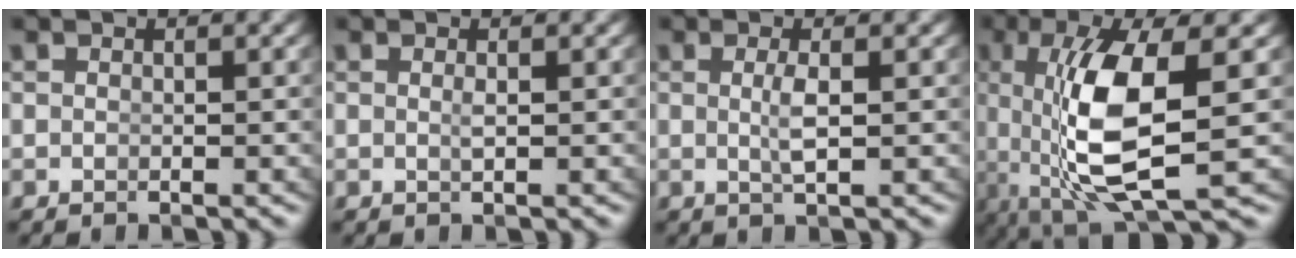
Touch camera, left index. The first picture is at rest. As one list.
[{"total": 0.7, "force": [0.0, -0.4, 0.6], "torque": [-0.014, -0.011, 0.005]}, {"total": 1.8, "force": [-0.1, -0.5, 1.7], "torque": [-0.035, -0.012, 0.007]}, {"total": 9.1, "force": [0.1, 2.8, 8.7], "torque": [-0.183, -0.025, 0.025]}]